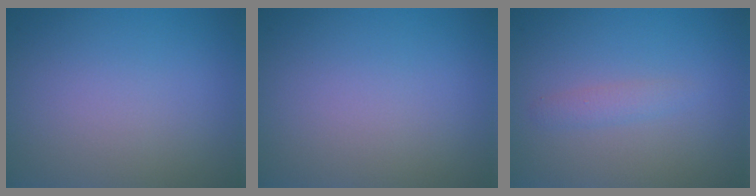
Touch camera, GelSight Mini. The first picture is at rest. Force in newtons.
{"total": 0.0}
{"total": 1.1, "press": 1.1, "slide": 0.0}